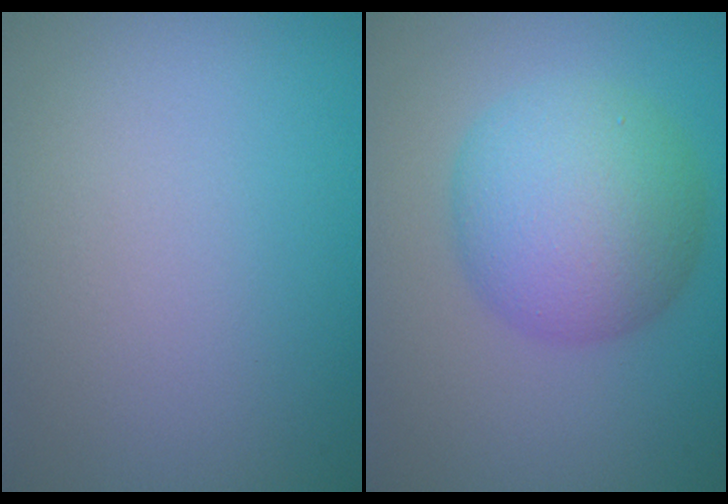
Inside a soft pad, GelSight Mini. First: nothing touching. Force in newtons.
{"total": 7.4, "press": 7.4, "slide": 0.0}